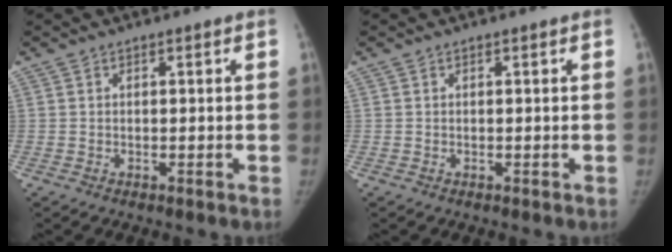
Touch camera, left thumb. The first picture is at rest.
{"total": 0.0}